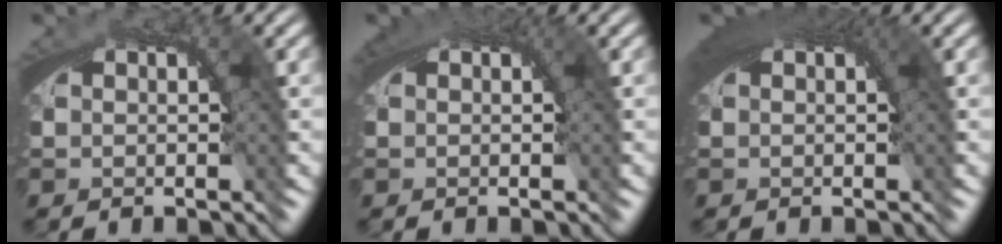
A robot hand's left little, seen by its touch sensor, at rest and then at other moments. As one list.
[{"total": 0.9, "force": [0.3, 0.6, 0.6], "torque": [-0.011, -0.004, 0.006]}, {"total": 3.4, "force": [0.9, 1.8, 2.8], "torque": [-0.044, -0.006, 0.015]}]